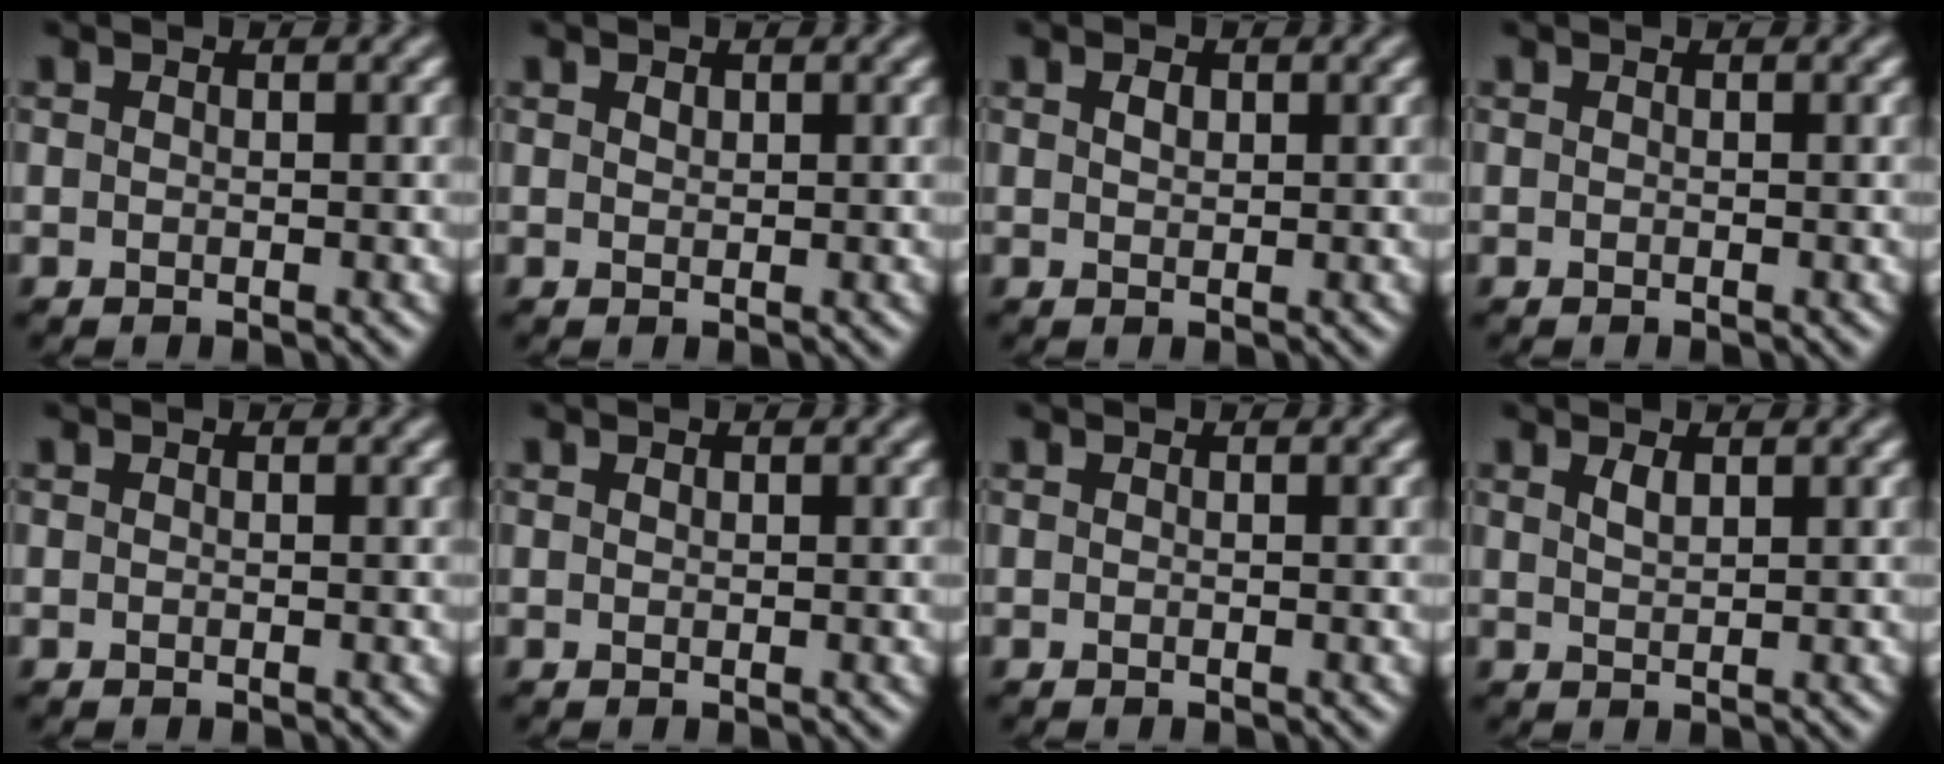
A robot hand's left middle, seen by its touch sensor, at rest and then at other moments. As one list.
[{"total": 0.6, "force": [0.4, 0.4, 0.3], "torque": [-0.006, -0.002, 0.010]}, {"total": 1.0, "force": [0.5, 0.6, 0.6], "torque": [-0.012, 0.001, 0.009]}, {"total": 0.0}, {"total": 0.0}, {"total": 0.0}, {"total": 0.0}, {"total": 1.1, "force": [0.8, 0.3, 0.7], "torque": [-0.016, 0.000, 0.016]}]